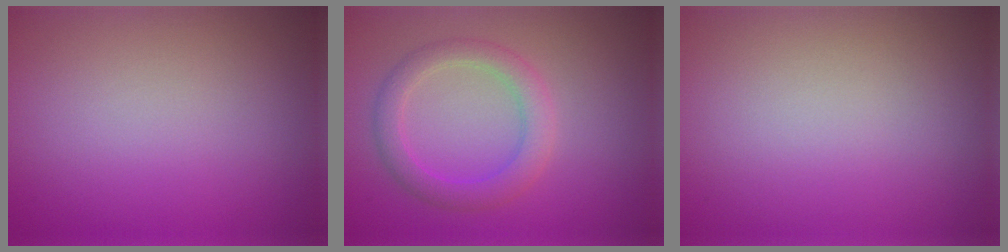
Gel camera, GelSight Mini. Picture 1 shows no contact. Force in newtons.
{"total": 3.2, "press": 3.2, "slide": 0.4}
{"total": 0.0}